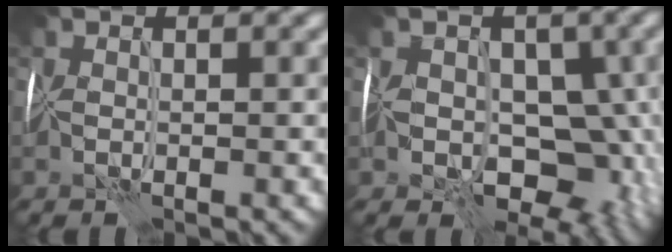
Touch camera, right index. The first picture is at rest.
{"total": 8.0, "force": [-2.2, 5.8, 5.1], "torque": [-0.058, -0.004, -0.037]}